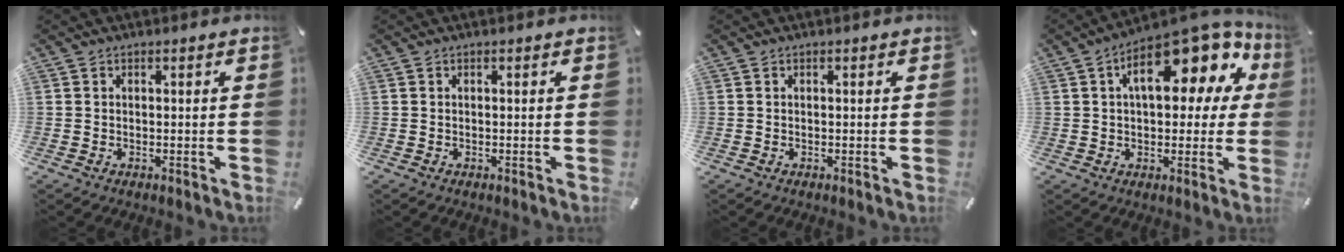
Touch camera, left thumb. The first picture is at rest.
{"total": 0.0}
{"total": 0.0}
{"total": 16.7, "force": [6.9, 8.3, 12.7], "torque": [-0.181, -0.033, 0.114]}